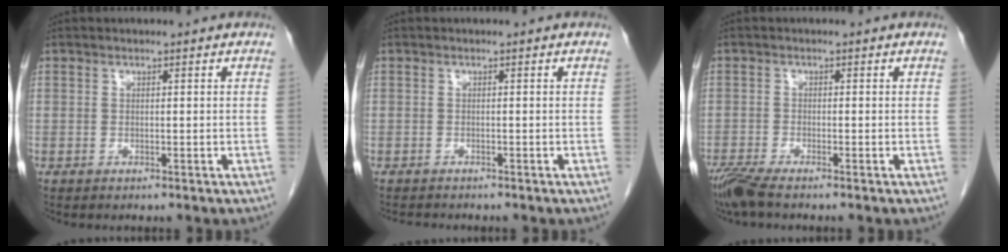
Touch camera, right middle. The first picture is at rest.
{"total": 2.4, "force": [-2.2, 0.5, 0.8], "torque": [-0.016, -0.008, -0.030]}
{"total": 3.7, "force": [-3.0, 0.0, 2.1], "torque": [-0.047, -0.013, -0.064]}